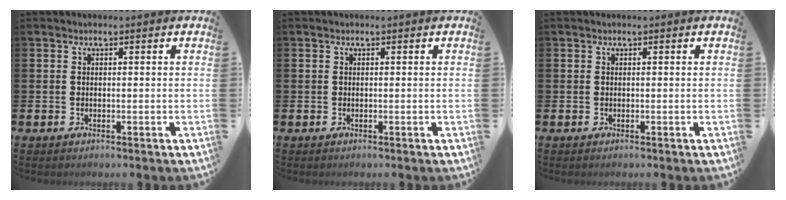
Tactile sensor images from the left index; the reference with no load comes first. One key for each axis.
{"total": 0.0}
{"total": 0.0}